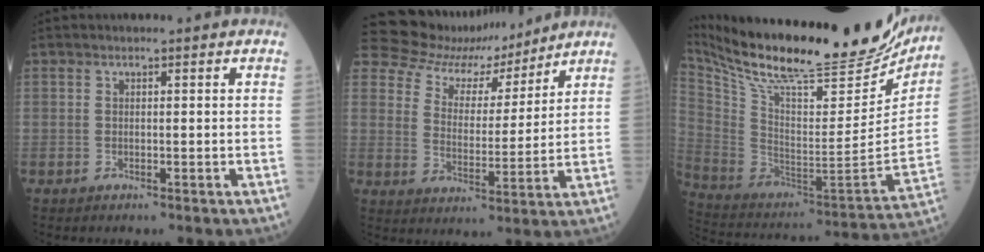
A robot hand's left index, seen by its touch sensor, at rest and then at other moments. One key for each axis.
{"total": 11.7, "fx": 11.2, "fy": 3.3, "fz": 1.3, "tx": -0.034, "ty": 0.007, "tz": 0.188}
{"total": 33.0, "fx": 28.0, "fy": 6.8, "fz": 16.2, "tx": -0.295, "ty": -0.059, "tz": 0.411}